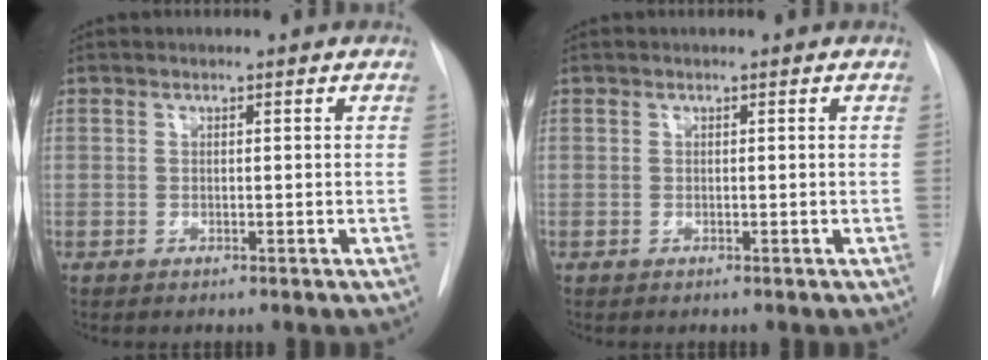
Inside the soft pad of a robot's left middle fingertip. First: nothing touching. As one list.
[{"total": 0.0}]